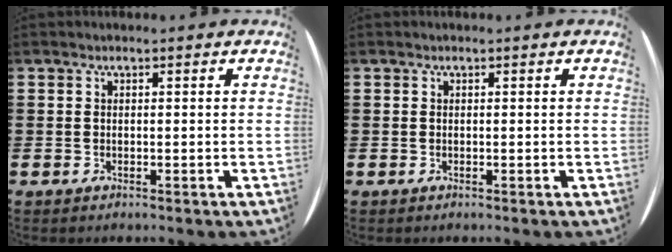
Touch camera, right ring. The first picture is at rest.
{"total": 0.0}